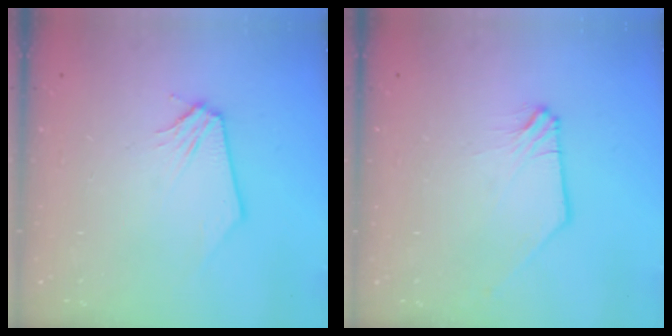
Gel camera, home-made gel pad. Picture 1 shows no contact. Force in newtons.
{"total": 0.9, "press": 0.8, "slide": 0.2}